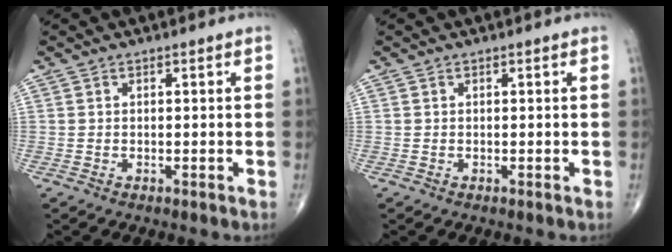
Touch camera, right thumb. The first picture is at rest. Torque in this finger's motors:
{"motor_torque": [0.05, 0.05, 0.00, 0.00, 0.00]}